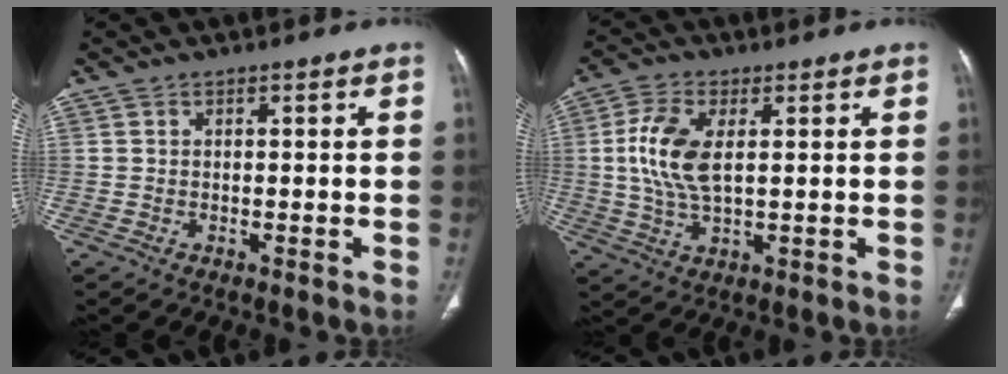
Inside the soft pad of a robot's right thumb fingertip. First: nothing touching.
{"total": 9.7, "force": [1.6, 4.8, 8.2], "torque": [-0.182, -0.002, 0.032]}